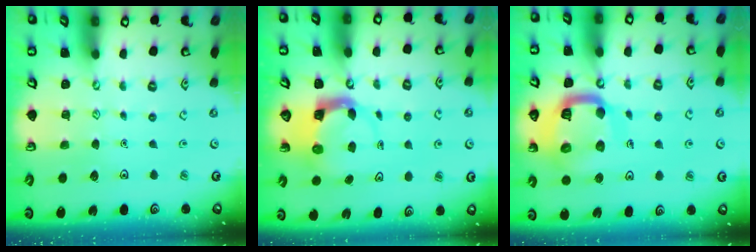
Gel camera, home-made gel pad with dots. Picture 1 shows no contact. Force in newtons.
{"total": 3.9, "press": 3.9, "slide": 0.6}
{"total": 17.3, "press": 17.2, "slide": 1.8}